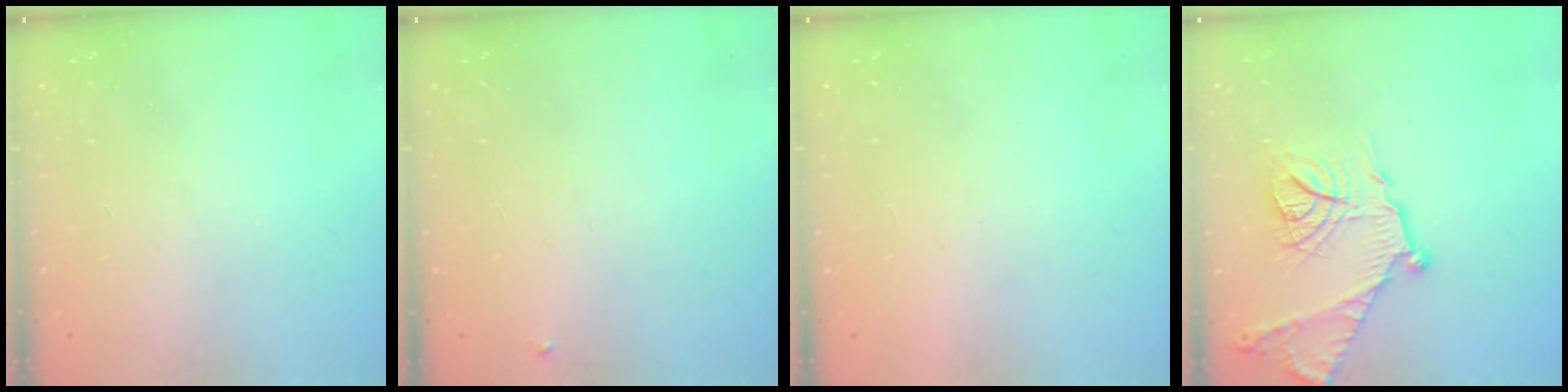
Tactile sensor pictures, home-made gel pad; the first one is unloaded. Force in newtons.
{"total": 2.7, "press": 2.7, "slide": 0.2}
{"total": 1.6, "press": 1.5, "slide": 0.1}
{"total": 19.7, "press": 19.6, "slide": 1.7}